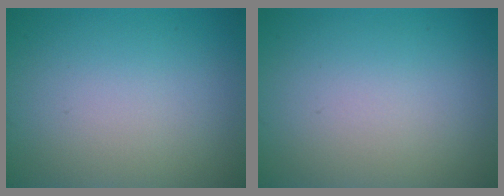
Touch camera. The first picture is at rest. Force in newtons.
{"total": 0.0}